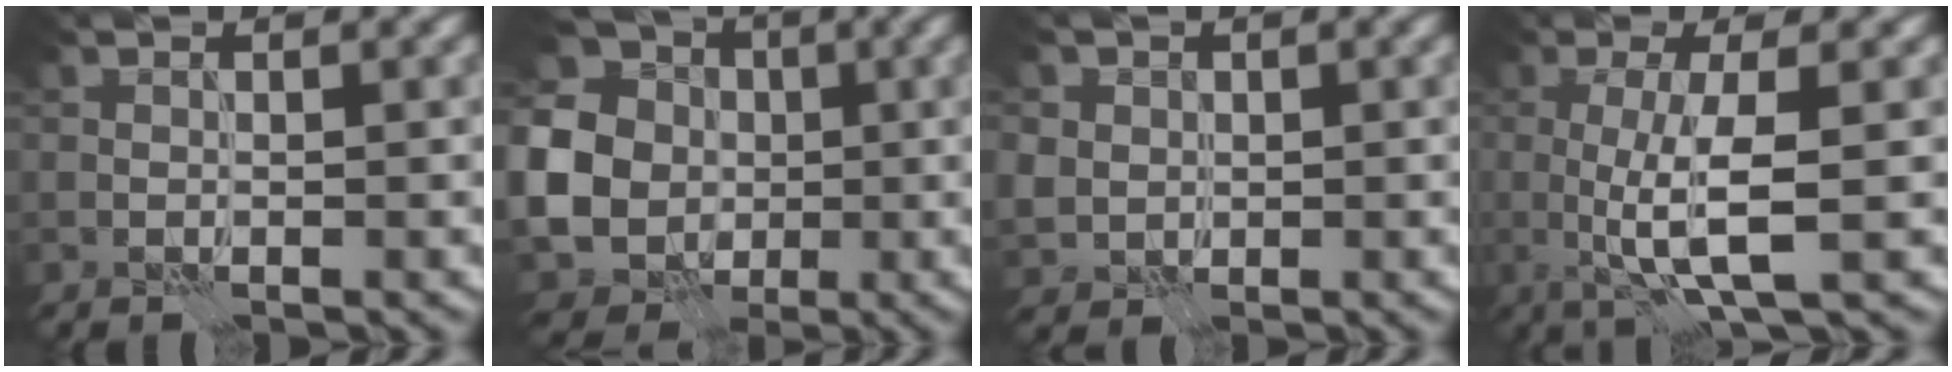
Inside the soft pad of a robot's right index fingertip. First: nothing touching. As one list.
[{"total": 17.6, "force": [-0.9, 16.1, 7.1], "torque": [-0.199, 0.005, -0.042]}, {"total": 3.3, "force": [1.1, 2.9, 0.9], "torque": [-0.035, 0.005, 0.026]}, {"total": 5.3, "force": [-0.3, 1.0, 5.2], "torque": [-0.091, -0.003, -0.008]}]